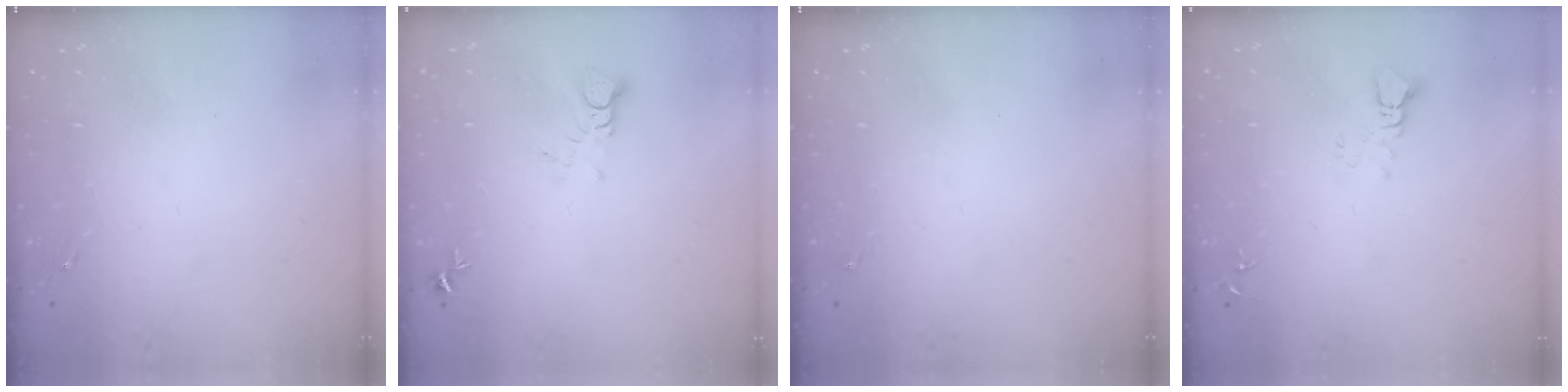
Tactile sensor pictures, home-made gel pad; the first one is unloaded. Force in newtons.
{"total": 3.7, "press": 3.7, "slide": 0.3}
{"total": 0.0}
{"total": 2.5, "press": 2.5, "slide": 0.1}